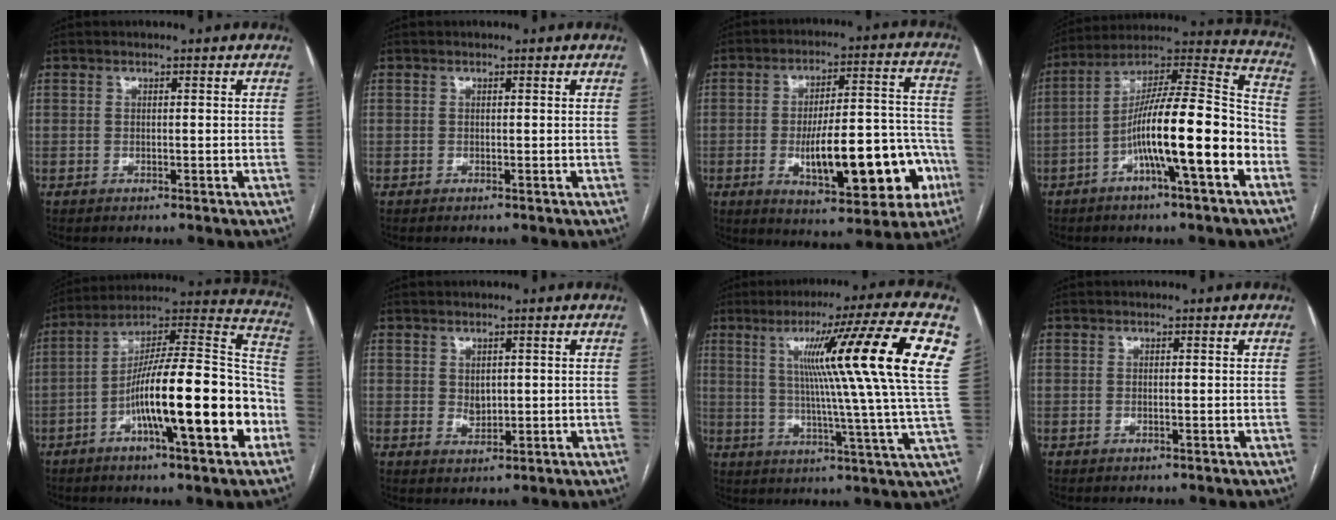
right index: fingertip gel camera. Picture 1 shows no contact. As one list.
[{"total": 0.0}, {"total": 18.7, "force": [-5.6, 6.1, 16.8], "torque": [-0.216, 0.028, -0.065]}, {"total": 18.1, "force": [-6.0, 1.8, 17.0], "torque": [-0.281, 0.016, -0.100]}, {"total": 22.5, "force": [-7.1, 3.2, 21.1], "torque": [-0.297, 0.017, -0.110]}, {"total": 2.3, "force": [0.4, 1.7, 1.6], "torque": [-0.028, -0.003, 0.012]}, {"total": 21.8, "force": [7.1, -2.2, 20.5], "torque": [-0.264, 0.012, 0.095]}, {"total": 0.0}]